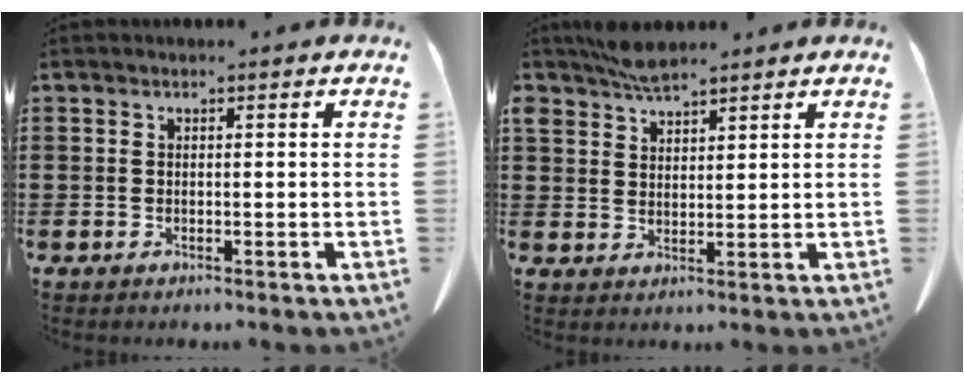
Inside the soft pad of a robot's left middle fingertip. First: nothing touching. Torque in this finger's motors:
{"motor_torque": [0.64, -0.41, 0.29, 0.07]}